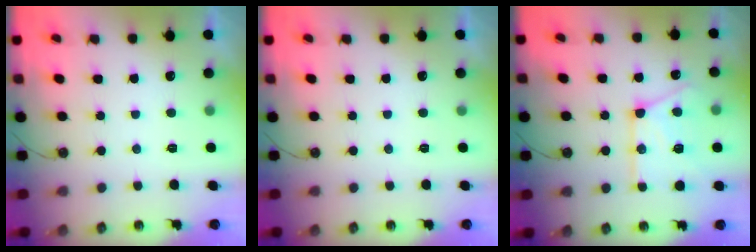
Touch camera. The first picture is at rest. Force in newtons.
{"total": 0.0}
{"total": 16.1, "press": 16.0, "slide": 1.8}